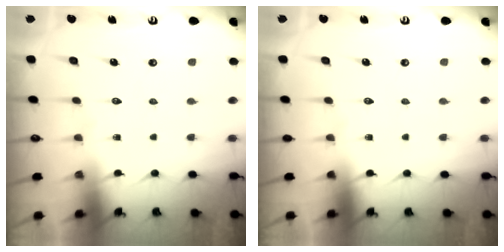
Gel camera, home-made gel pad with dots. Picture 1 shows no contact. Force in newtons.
{"total": 0.0}